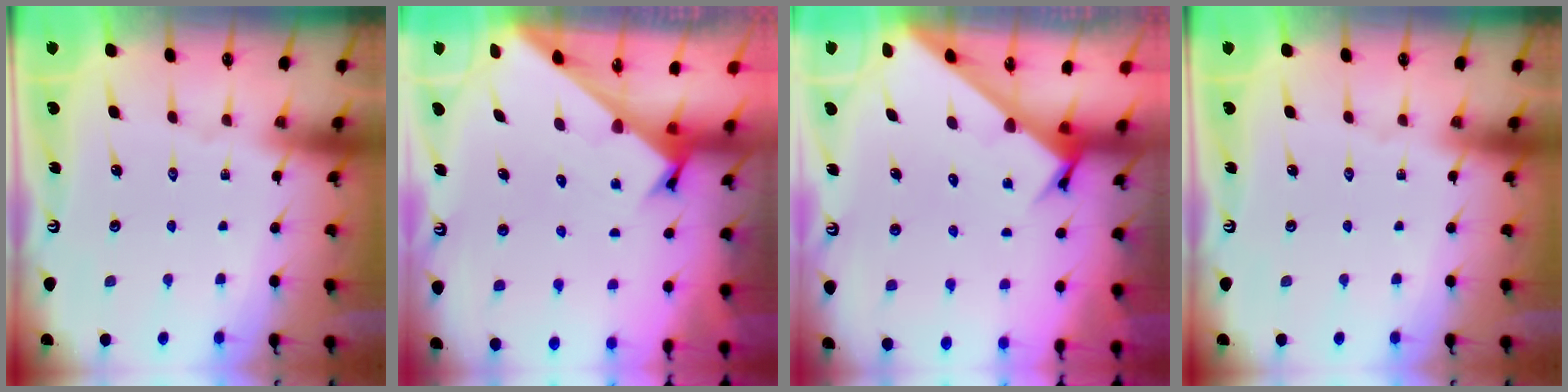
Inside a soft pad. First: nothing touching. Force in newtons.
{"total": 2.3, "press": 2.3, "slide": 0.2}
{"total": 3.4, "press": 3.4, "slide": 0.2}
{"total": 0.0}